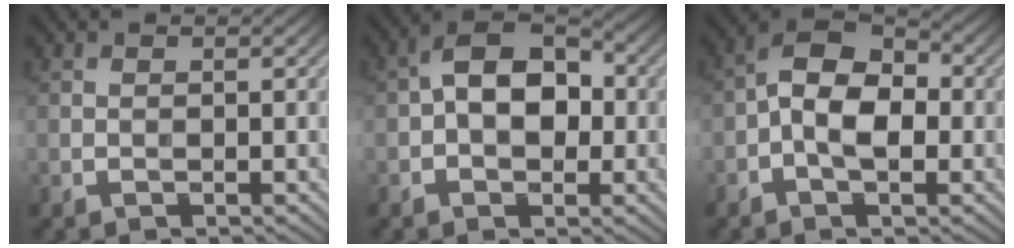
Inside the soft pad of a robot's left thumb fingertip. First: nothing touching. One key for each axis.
{"total": 8.3, "fx": 0.3, "fy": 5.4, "fz": 6.4, "tx": -0.096, "ty": 0.015, "tz": -0.009}
{"total": 8.7, "fx": -1.0, "fy": 5.1, "fz": 7.0, "tx": -0.127, "ty": 0.013, "tz": -0.029}